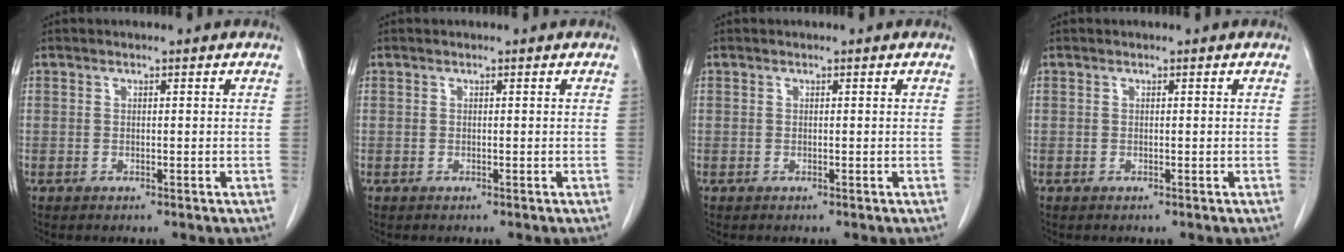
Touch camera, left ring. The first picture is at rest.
{"total": 0.0}
{"total": 0.0}
{"total": 0.0}